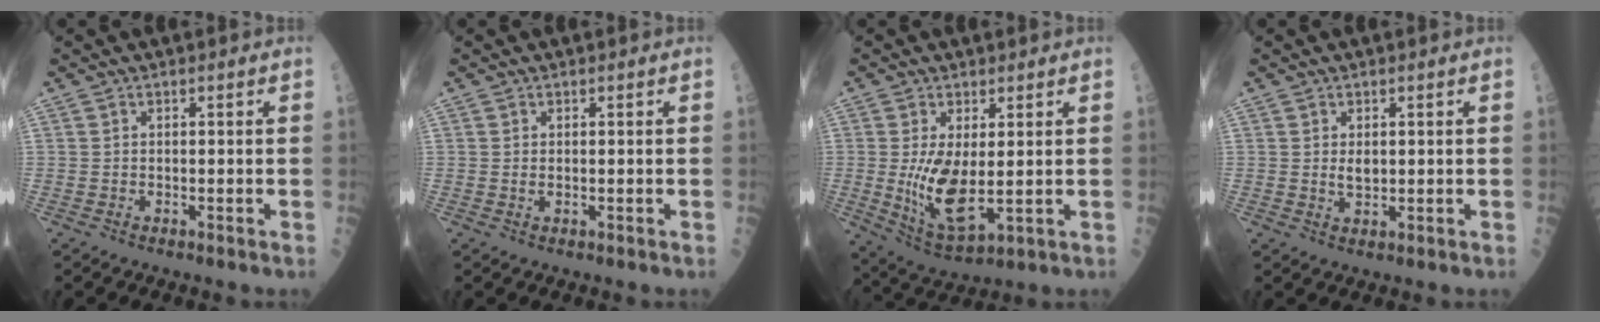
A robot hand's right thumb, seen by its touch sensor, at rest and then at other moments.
{"total": 0.7, "force": [0.1, 0.3, 0.6], "torque": [-0.014, -0.003, 0.005]}
{"total": 10.1, "force": [0.3, 4.2, 9.2], "torque": [-0.176, -0.027, 0.022]}
{"total": 2.1, "force": [0.5, 1.2, 1.7], "torque": [-0.024, -0.006, 0.010]}